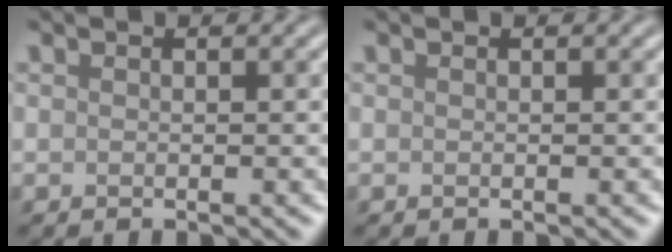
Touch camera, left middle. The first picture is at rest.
{"total": 0.0}